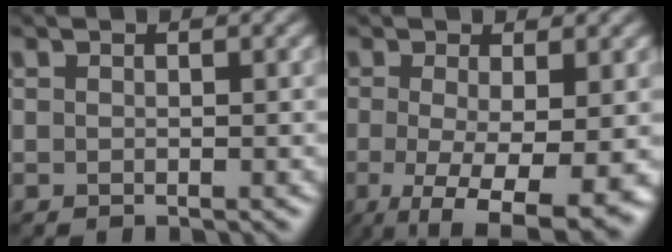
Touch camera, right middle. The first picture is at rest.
{"total": 7.9, "force": [-2.3, 2.3, 7.2], "torque": [-0.130, -0.022, -0.028]}